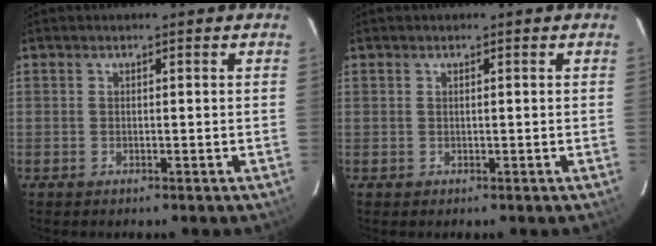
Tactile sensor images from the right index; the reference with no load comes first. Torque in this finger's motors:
{"motor_torque": [-1.26, -0.05, -0.86, -0.21]}